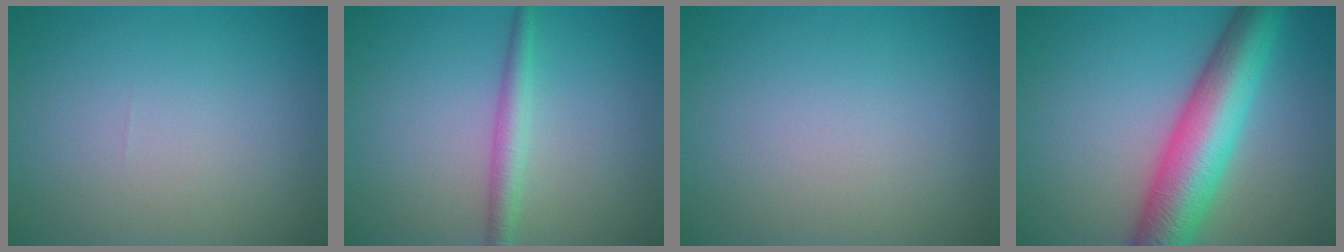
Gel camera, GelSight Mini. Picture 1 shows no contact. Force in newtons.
{"total": 2.2, "press": 2.2, "slide": 0.1}
{"total": 0.0}
{"total": 9.1, "press": 9.1, "slide": 0.3}